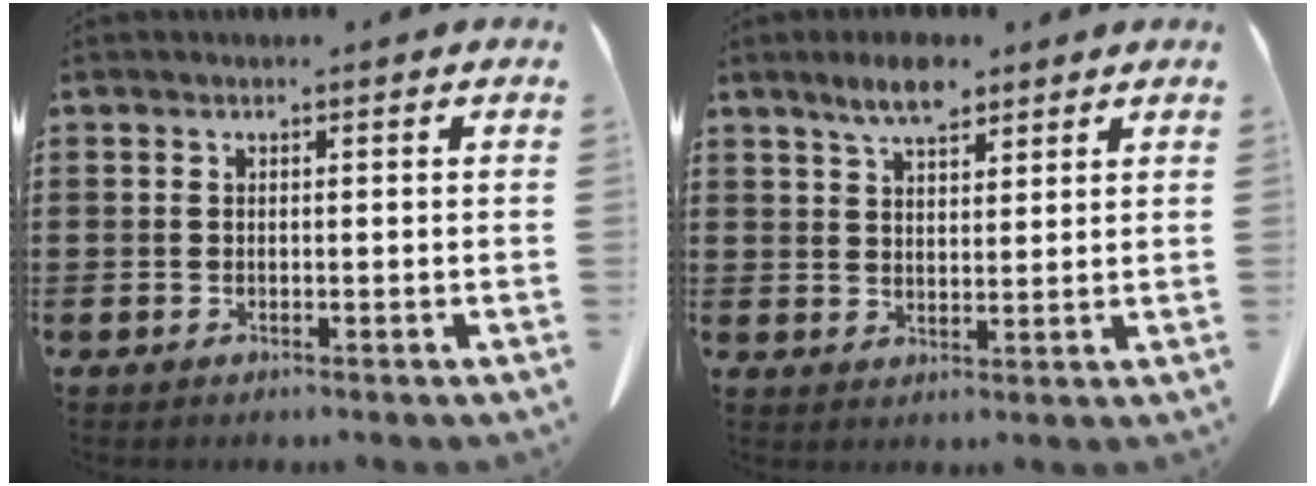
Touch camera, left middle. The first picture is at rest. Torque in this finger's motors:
{"motor_torque": [0.80, 0.77, 0.11, 0.06]}